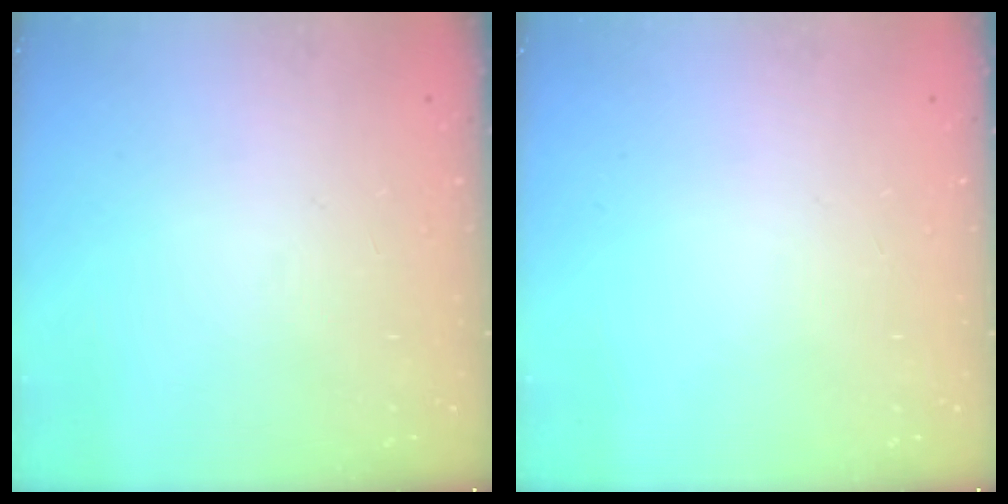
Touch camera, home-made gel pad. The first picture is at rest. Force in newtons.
{"total": 0.0}